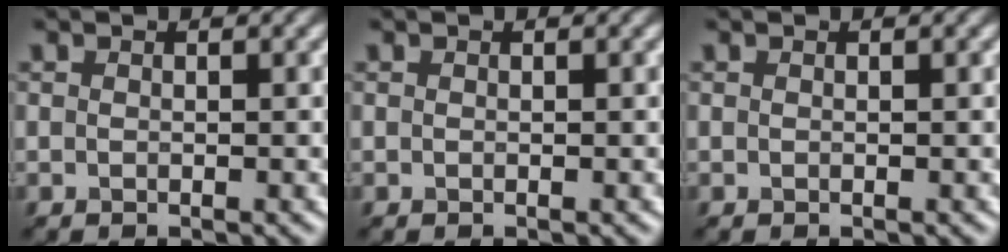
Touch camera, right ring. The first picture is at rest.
{"total": 0.0}
{"total": 0.0}